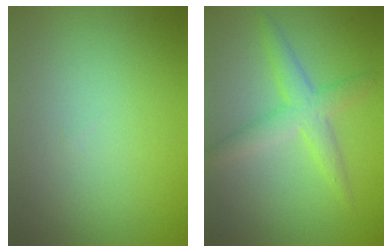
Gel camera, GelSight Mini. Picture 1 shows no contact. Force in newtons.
{"total": 3.4, "press": 3.4, "slide": 0.1}